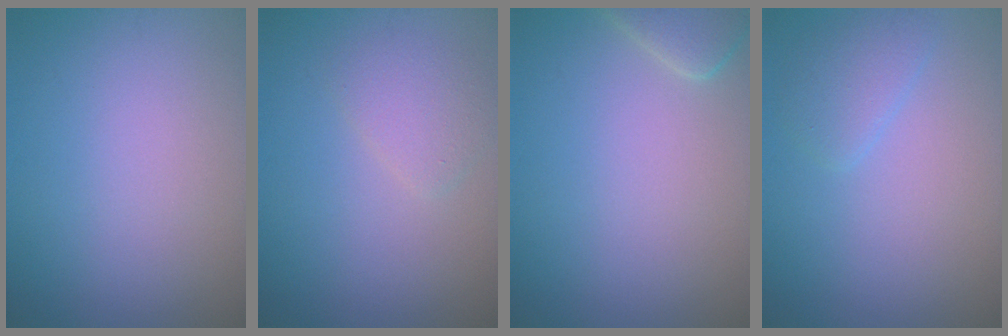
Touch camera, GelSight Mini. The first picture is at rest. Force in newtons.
{"total": 1.8, "press": 1.8, "slide": 0.2}
{"total": 2.3, "press": 2.2, "slide": 0.4}
{"total": 1.7, "press": 1.7, "slide": 0.1}